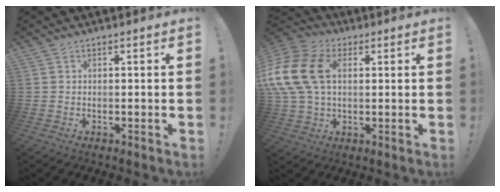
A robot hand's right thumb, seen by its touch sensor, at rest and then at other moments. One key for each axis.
{"total": 18.7, "fx": 3.2, "fy": 13.0, "fz": 13.0, "tx": -0.271, "ty": 0.015, "tz": 0.062}